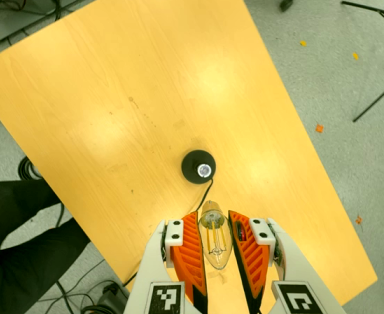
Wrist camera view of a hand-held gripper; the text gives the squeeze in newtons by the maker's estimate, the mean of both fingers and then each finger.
{"total": 11.2, "left": 10.9, "right": 11.5}